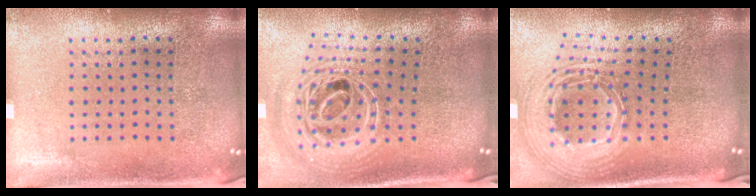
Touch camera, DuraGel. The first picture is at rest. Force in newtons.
{"total": 2.8, "press": 2.0, "slide": 1.9}
{"total": 2.8, "press": 1.9, "slide": 2.0}